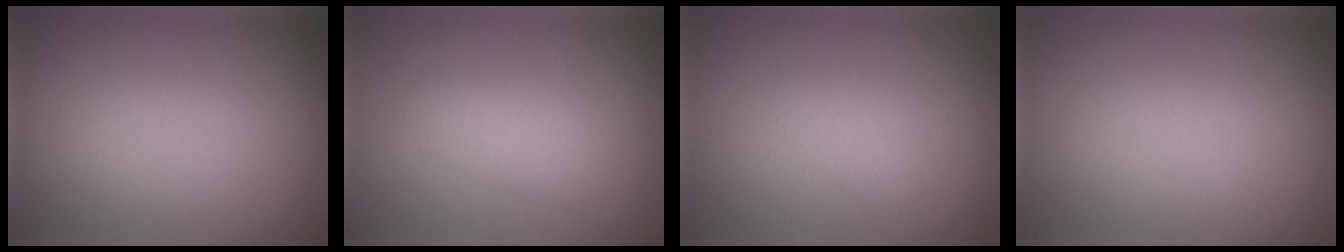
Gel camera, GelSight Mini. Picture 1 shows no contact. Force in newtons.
{"total": 1.9, "press": 1.9, "slide": 0.1}
{"total": 0.7, "press": 0.7, "slide": 0.0}
{"total": 0.0}